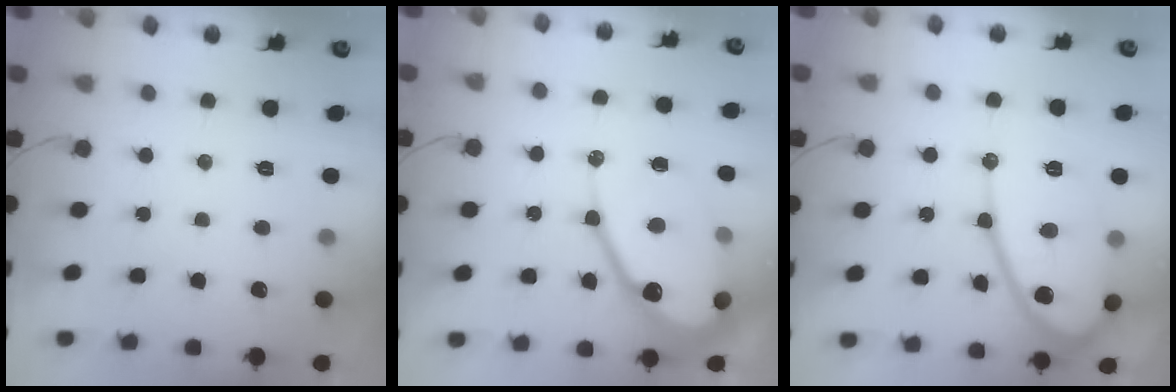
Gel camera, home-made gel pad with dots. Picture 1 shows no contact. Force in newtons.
{"total": 19.4, "press": 19.3, "slide": 1.8}
{"total": 15.5, "press": 15.4, "slide": 1.0}